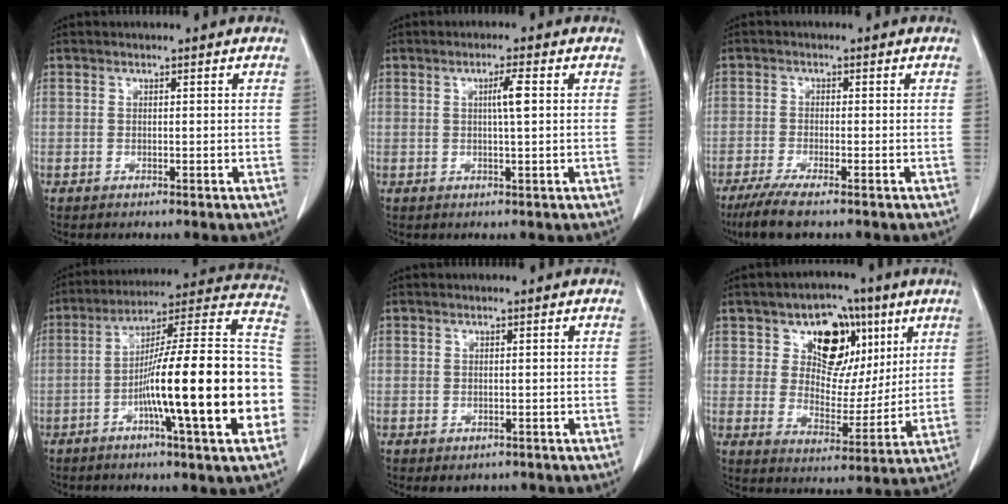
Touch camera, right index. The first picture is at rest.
{"total": 3.0, "force": [0.6, -0.1, 2.9], "torque": [-0.048, 0.001, 0.012]}
{"total": 5.9, "force": [-4.3, 0.3, 3.9], "torque": [-0.071, -0.016, -0.074]}
{"total": 23.9, "force": [-5.7, 1.2, 23.2], "torque": [-0.275, 0.015, -0.091]}
{"total": 1.8, "force": [-1.1, 1.4, 0.5], "torque": [-0.006, 0.000, -0.007]}
{"total": 11.3, "force": [5.3, 7.6, 6.5], "torque": [-0.088, 0.020, 0.090]}